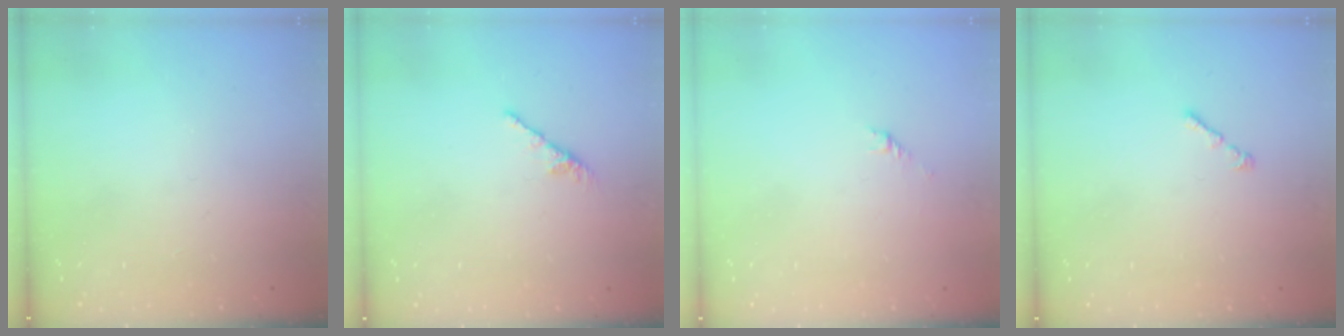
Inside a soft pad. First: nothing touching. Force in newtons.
{"total": 0.0}
{"total": 1.5, "press": 1.4, "slide": 0.5}
{"total": 1.0, "press": 0.9, "slide": 0.5}